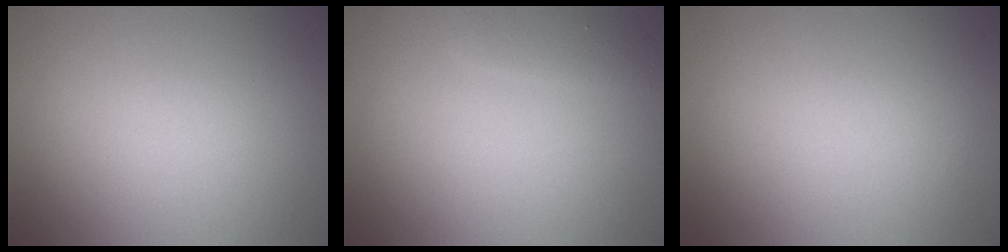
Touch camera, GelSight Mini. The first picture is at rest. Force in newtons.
{"total": 1.2, "press": 1.2, "slide": 0.1}
{"total": 0.0}